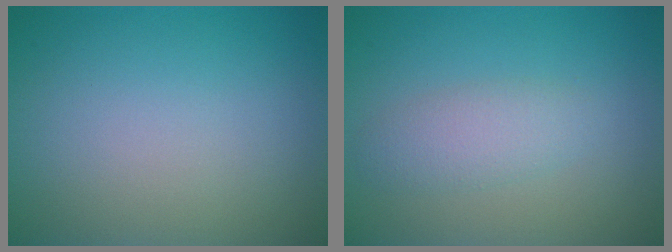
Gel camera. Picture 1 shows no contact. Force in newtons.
{"total": 2.3, "press": 2.3, "slide": 0.0}